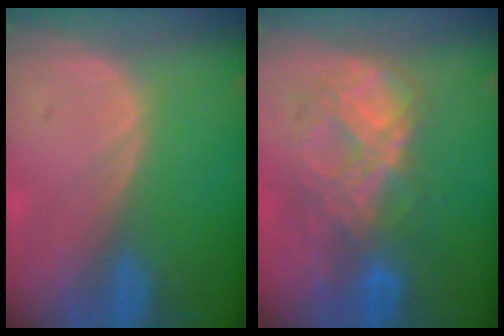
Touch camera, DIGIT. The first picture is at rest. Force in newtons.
{"total": 8.6, "press": 7.5, "slide": 4.1}